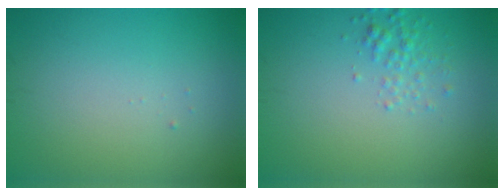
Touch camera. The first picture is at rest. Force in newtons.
{"total": 1.6, "press": 1.6, "slide": 0.1}